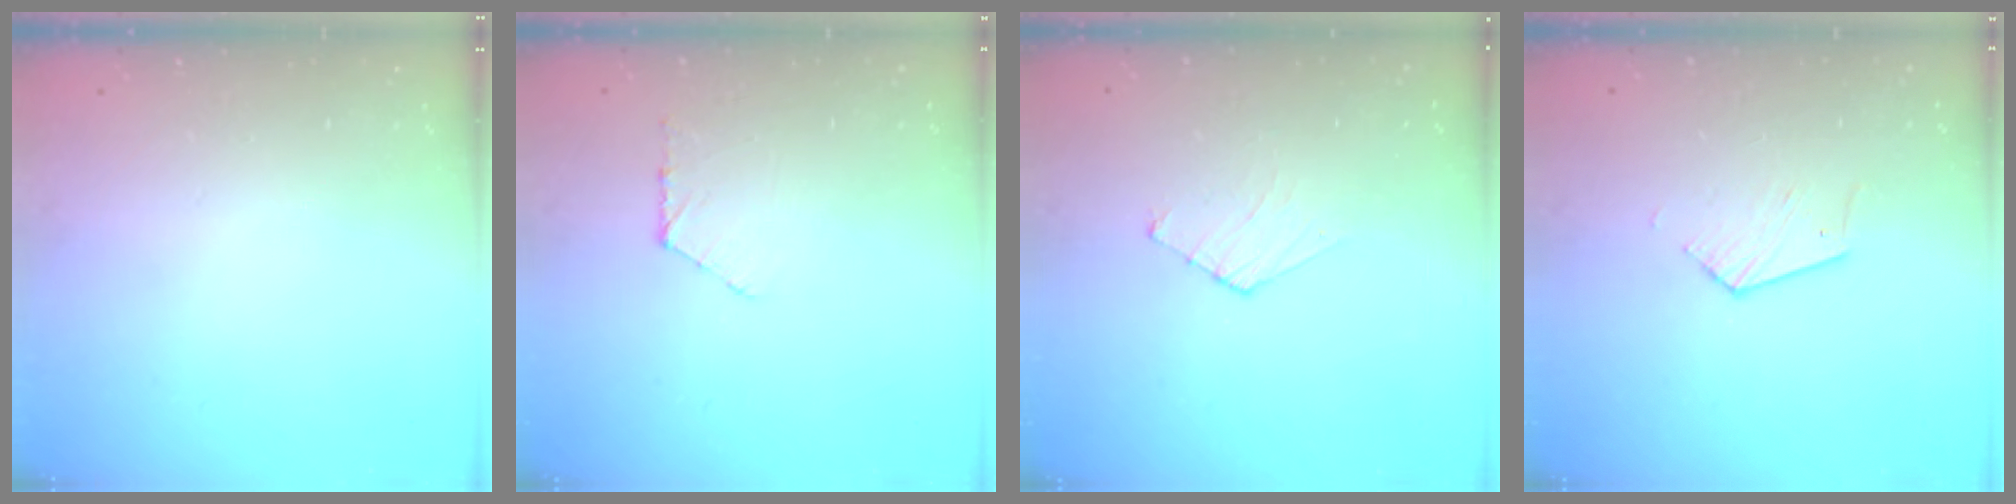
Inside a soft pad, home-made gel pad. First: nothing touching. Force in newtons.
{"total": 5.5, "press": 5.5, "slide": 0.6}
{"total": 4.4, "press": 4.4, "slide": 0.4}
{"total": 3.9, "press": 3.9, "slide": 0.4}